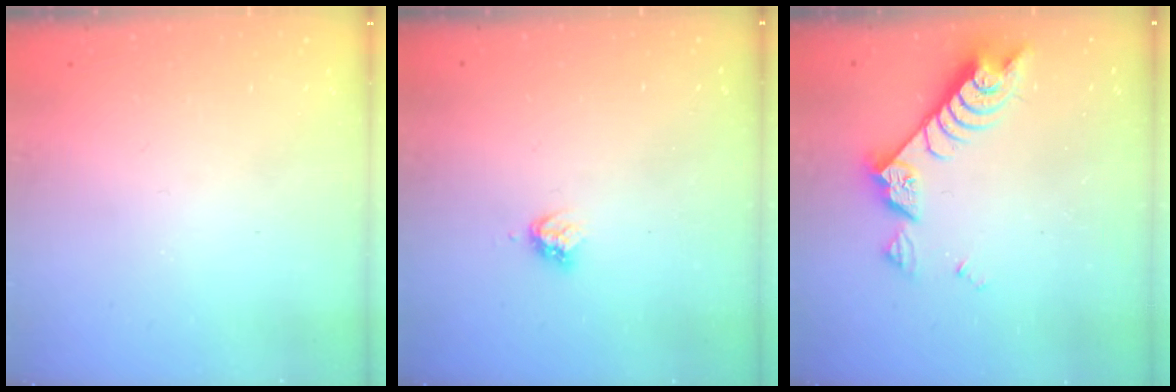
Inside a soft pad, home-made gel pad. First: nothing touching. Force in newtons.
{"total": 3.3, "press": 3.3, "slide": 0.4}
{"total": 8.3, "press": 8.2, "slide": 1.3}